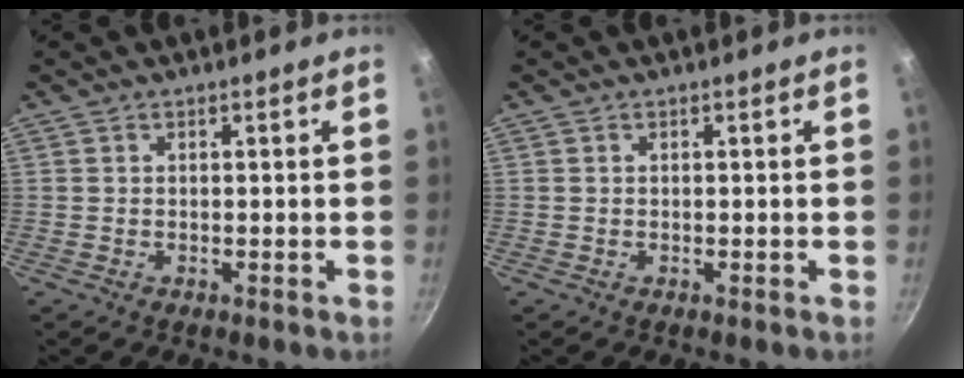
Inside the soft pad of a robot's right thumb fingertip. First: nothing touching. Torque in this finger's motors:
{"motor_torque": [0.12, -0.35, 0.11, 0.15, 0.00]}